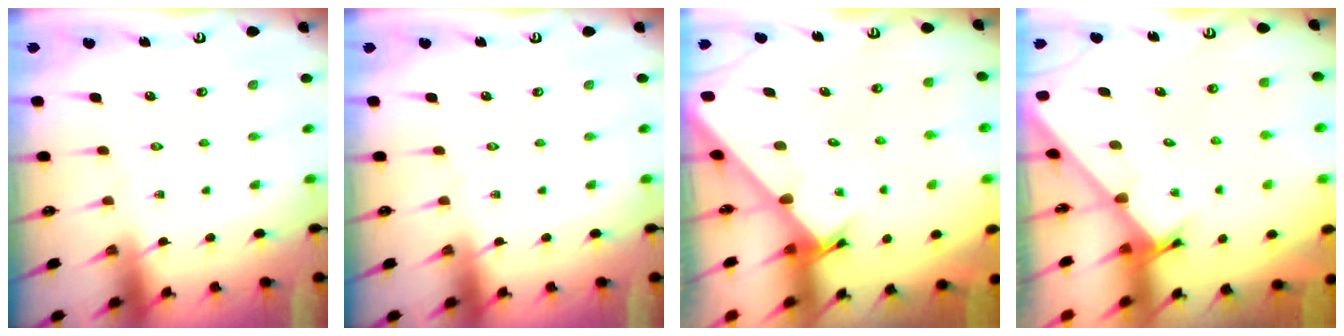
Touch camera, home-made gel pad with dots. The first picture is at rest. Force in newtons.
{"total": 0.0}
{"total": 2.6, "press": 2.6, "slide": 0.2}
{"total": 1.8, "press": 1.8, "slide": 0.1}